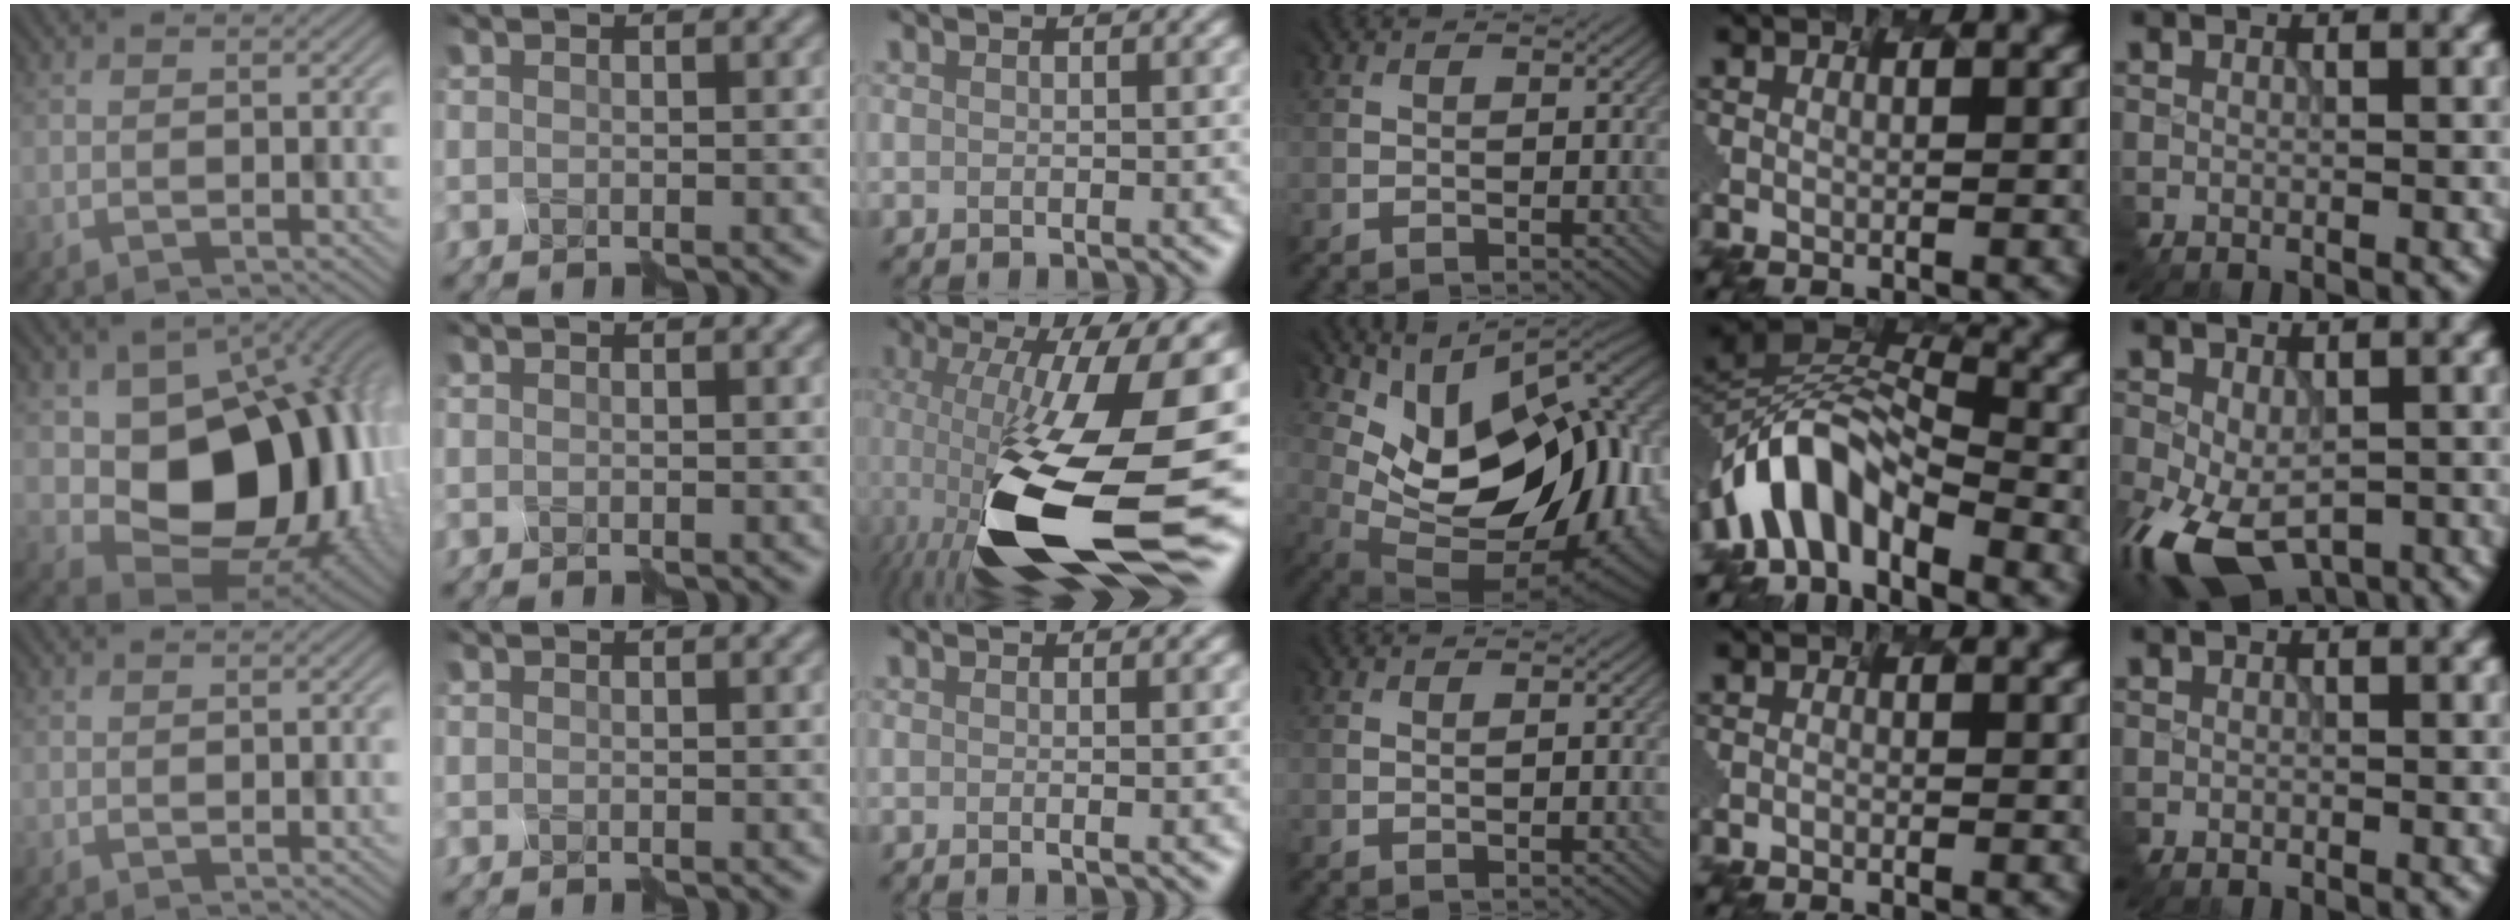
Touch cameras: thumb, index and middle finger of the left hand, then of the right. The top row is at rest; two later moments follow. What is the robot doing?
{"motion": "disassemble", "object": "markers"}